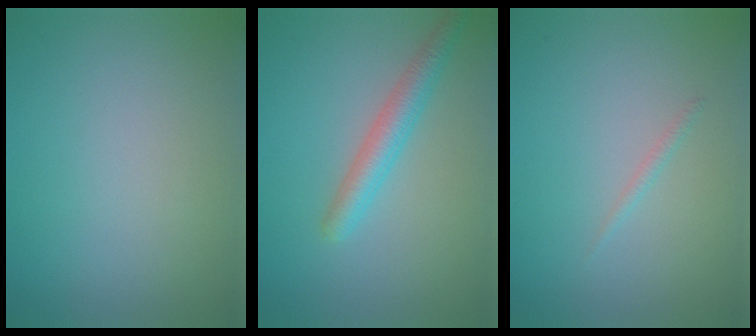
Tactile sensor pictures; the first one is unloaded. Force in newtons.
{"total": 3.0, "press": 3.0, "slide": 0.0}
{"total": 0.6, "press": 0.6, "slide": 0.1}